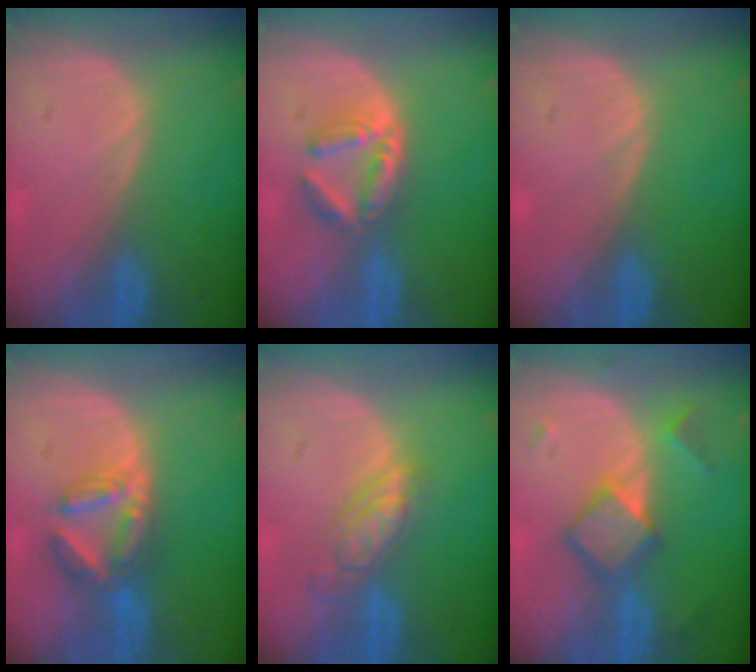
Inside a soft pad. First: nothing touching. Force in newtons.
{"total": 5.0, "press": 5.0, "slide": 0.8}
{"total": 0.0}
{"total": 7.0, "press": 6.2, "slide": 3.4}
{"total": 5.8, "press": 5.1, "slide": 2.8}
{"total": 6.2, "press": 6.2, "slide": 0.3}